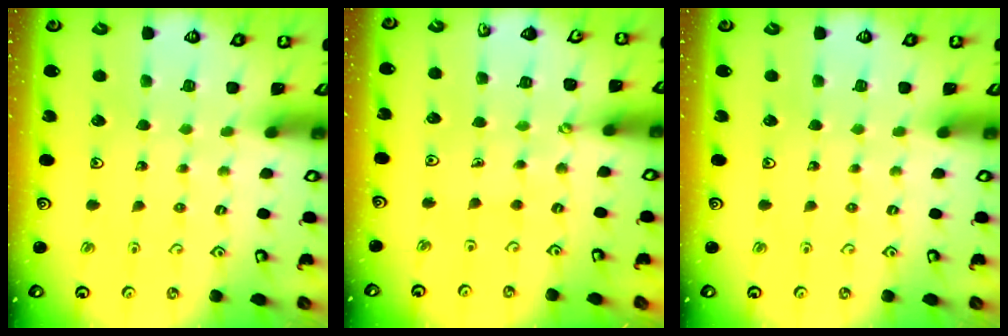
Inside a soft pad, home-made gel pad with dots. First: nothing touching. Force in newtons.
{"total": 1.1, "press": 1.1, "slide": 0.1}
{"total": 0.0}